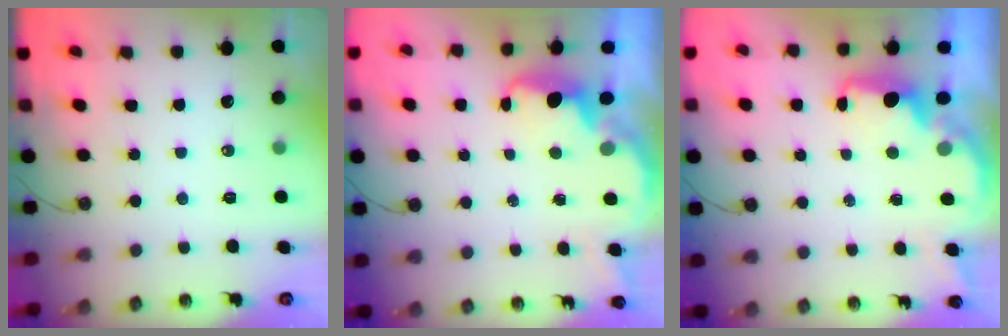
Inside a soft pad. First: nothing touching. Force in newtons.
{"total": 2.8, "press": 2.8, "slide": 0.6}
{"total": 2.1, "press": 2.0, "slide": 0.8}